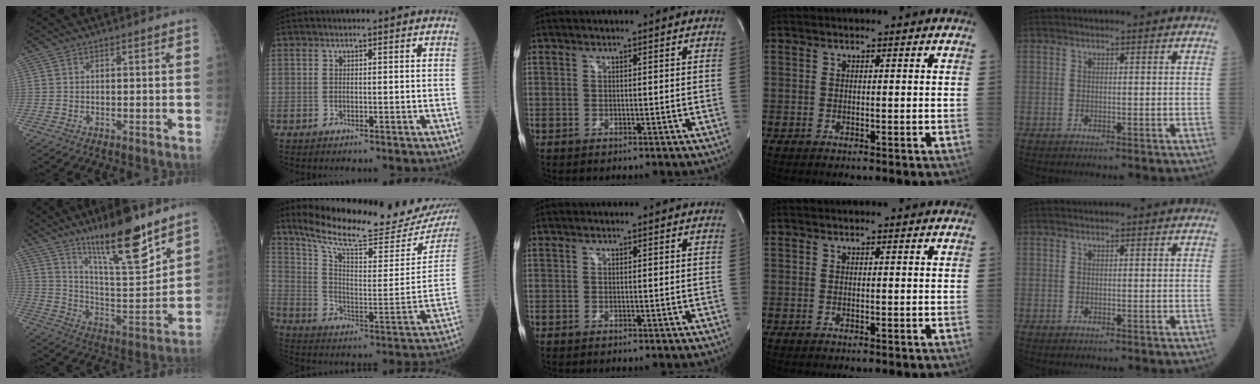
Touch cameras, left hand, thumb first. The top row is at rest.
{"thumb": {"total": 18.7, "force": [13.0, 3.8, 12.9], "torque": [-0.180, -0.087, 0.224]}, "index": {"total": 23.9, "force": [21.1, 2.2, 10.9], "torque": [-0.182, -0.071, 0.297]}}